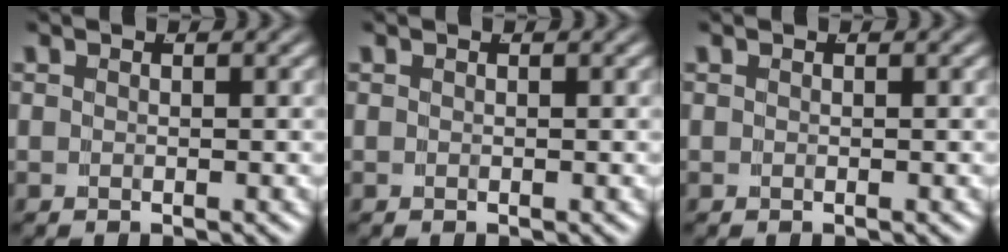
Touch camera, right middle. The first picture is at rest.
{"total": 0.0}
{"total": 0.0}